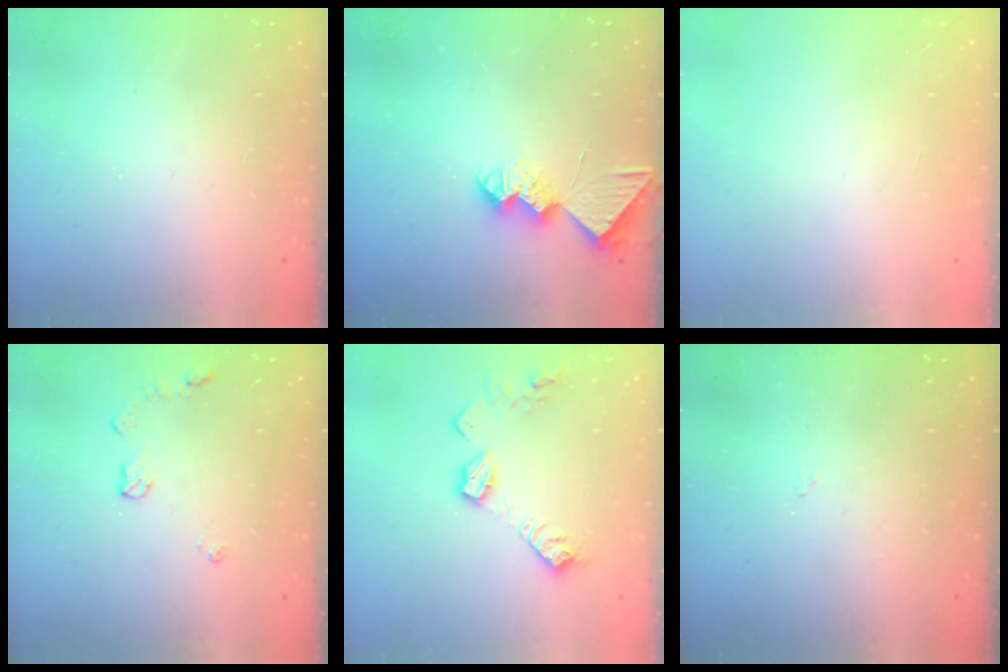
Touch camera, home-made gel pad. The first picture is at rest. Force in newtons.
{"total": 9.0, "press": 9.0, "slide": 0.7}
{"total": 0.0}
{"total": 6.1, "press": 6.1, "slide": 0.8}
{"total": 11.3, "press": 11.3, "slide": 0.6}
{"total": 2.9, "press": 2.9, "slide": 0.5}